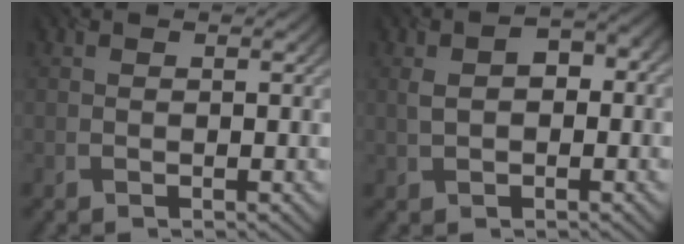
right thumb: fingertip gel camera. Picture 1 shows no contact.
{"total": 3.1, "force": [0.2, 2.0, 2.3], "torque": [-0.050, 0.002, 0.005]}